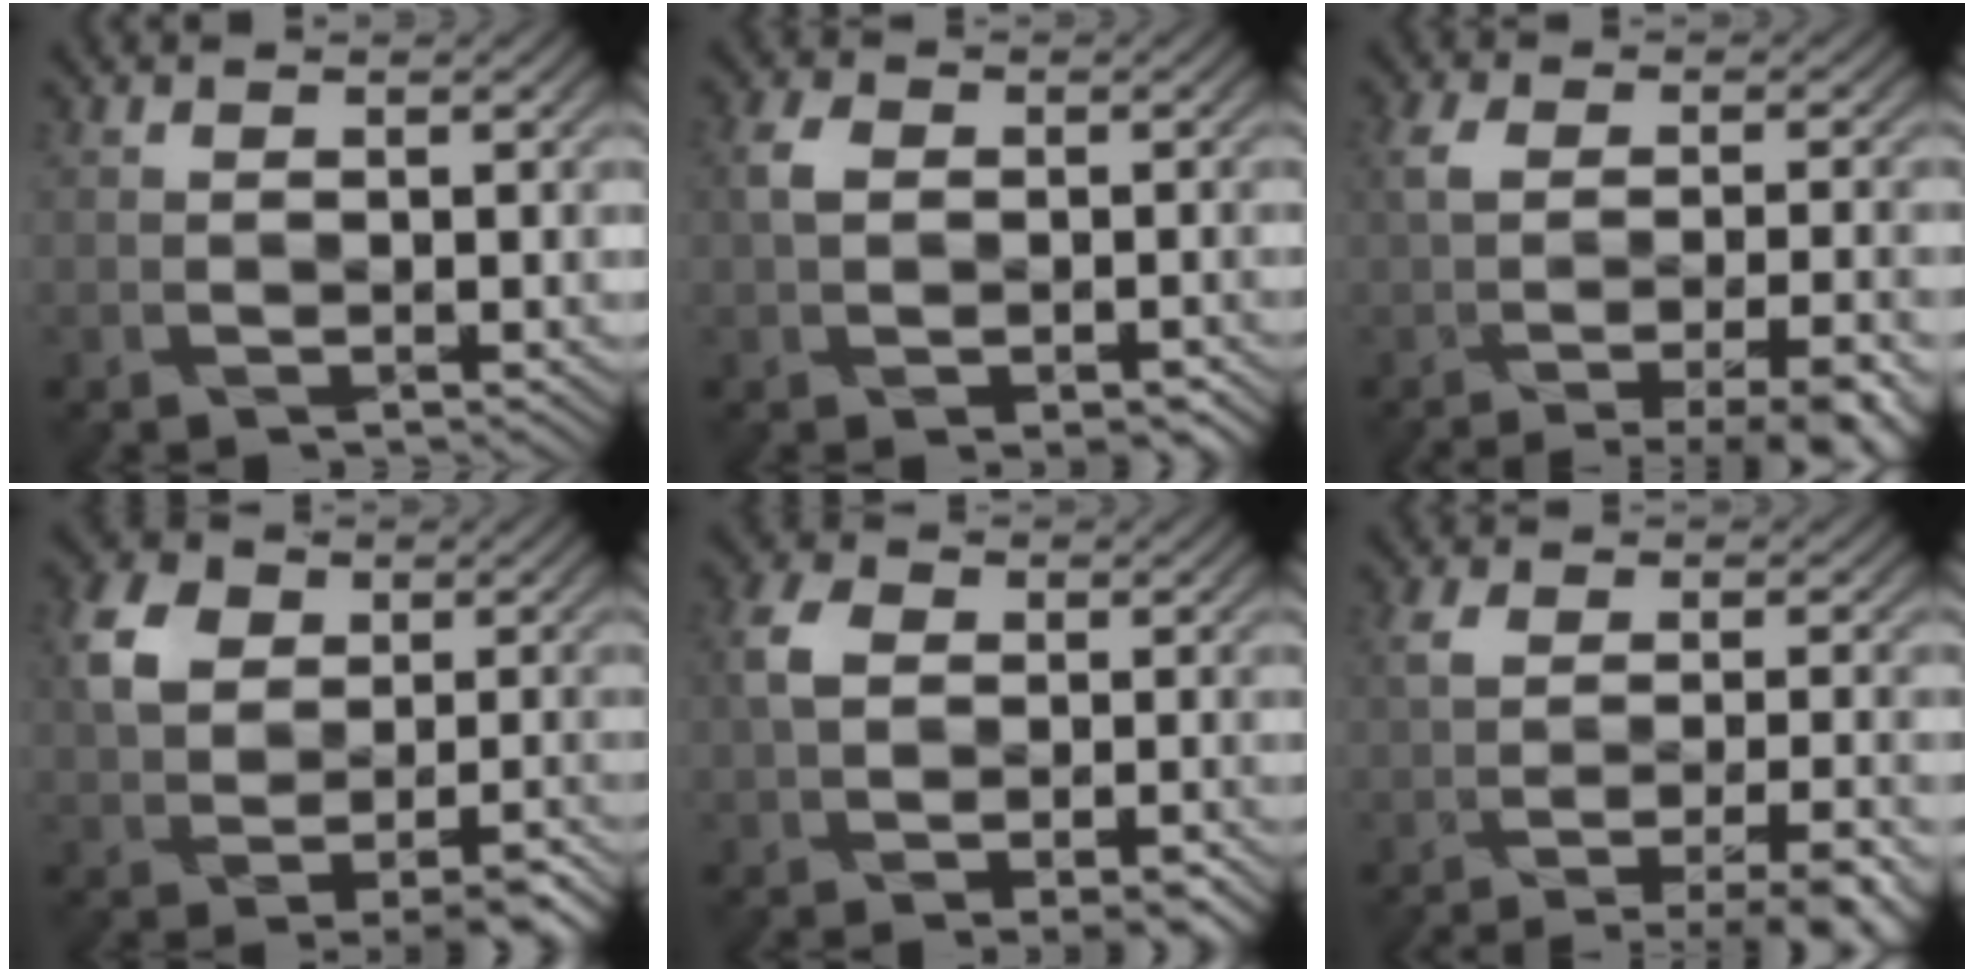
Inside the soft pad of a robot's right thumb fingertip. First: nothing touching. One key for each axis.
{"total": 3.4, "fx": -1.0, "fy": 2.5, "fz": 2.1, "tx": -0.035, "ty": -0.005, "tz": -0.023}
{"total": 8.3, "fx": -4.1, "fy": 2.9, "fz": 6.6, "tx": -0.088, "ty": -0.016, "tz": -0.057}
{"total": 5.9, "fx": -0.4, "fy": 4.6, "fz": 3.7, "tx": -0.057, "ty": 0.002, "tz": -0.015}
{"total": 5.4, "fx": -1.5, "fy": 3.7, "fz": 3.6, "tx": -0.062, "ty": -0.004, "tz": -0.037}
{"total": 7.6, "fx": -4.1, "fy": 2.5, "fz": 5.9, "tx": -0.072, "ty": -0.015, "tz": -0.056}